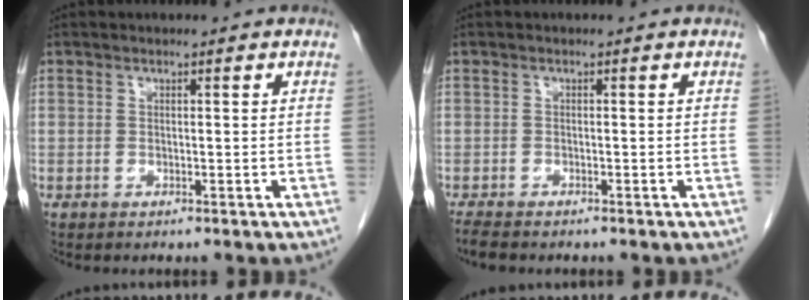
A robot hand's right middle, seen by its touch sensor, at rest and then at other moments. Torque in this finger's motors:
{"motor_torque": [0.20, -0.08, 0.01, 0.00]}